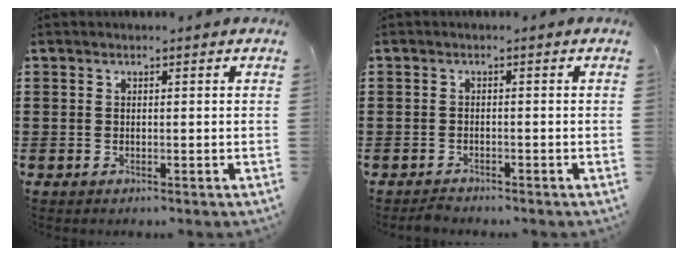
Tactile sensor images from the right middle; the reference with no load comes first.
{"total": 1.1, "force": [-1.1, 0.1, 0.2], "torque": [-0.007, -0.001, -0.022]}